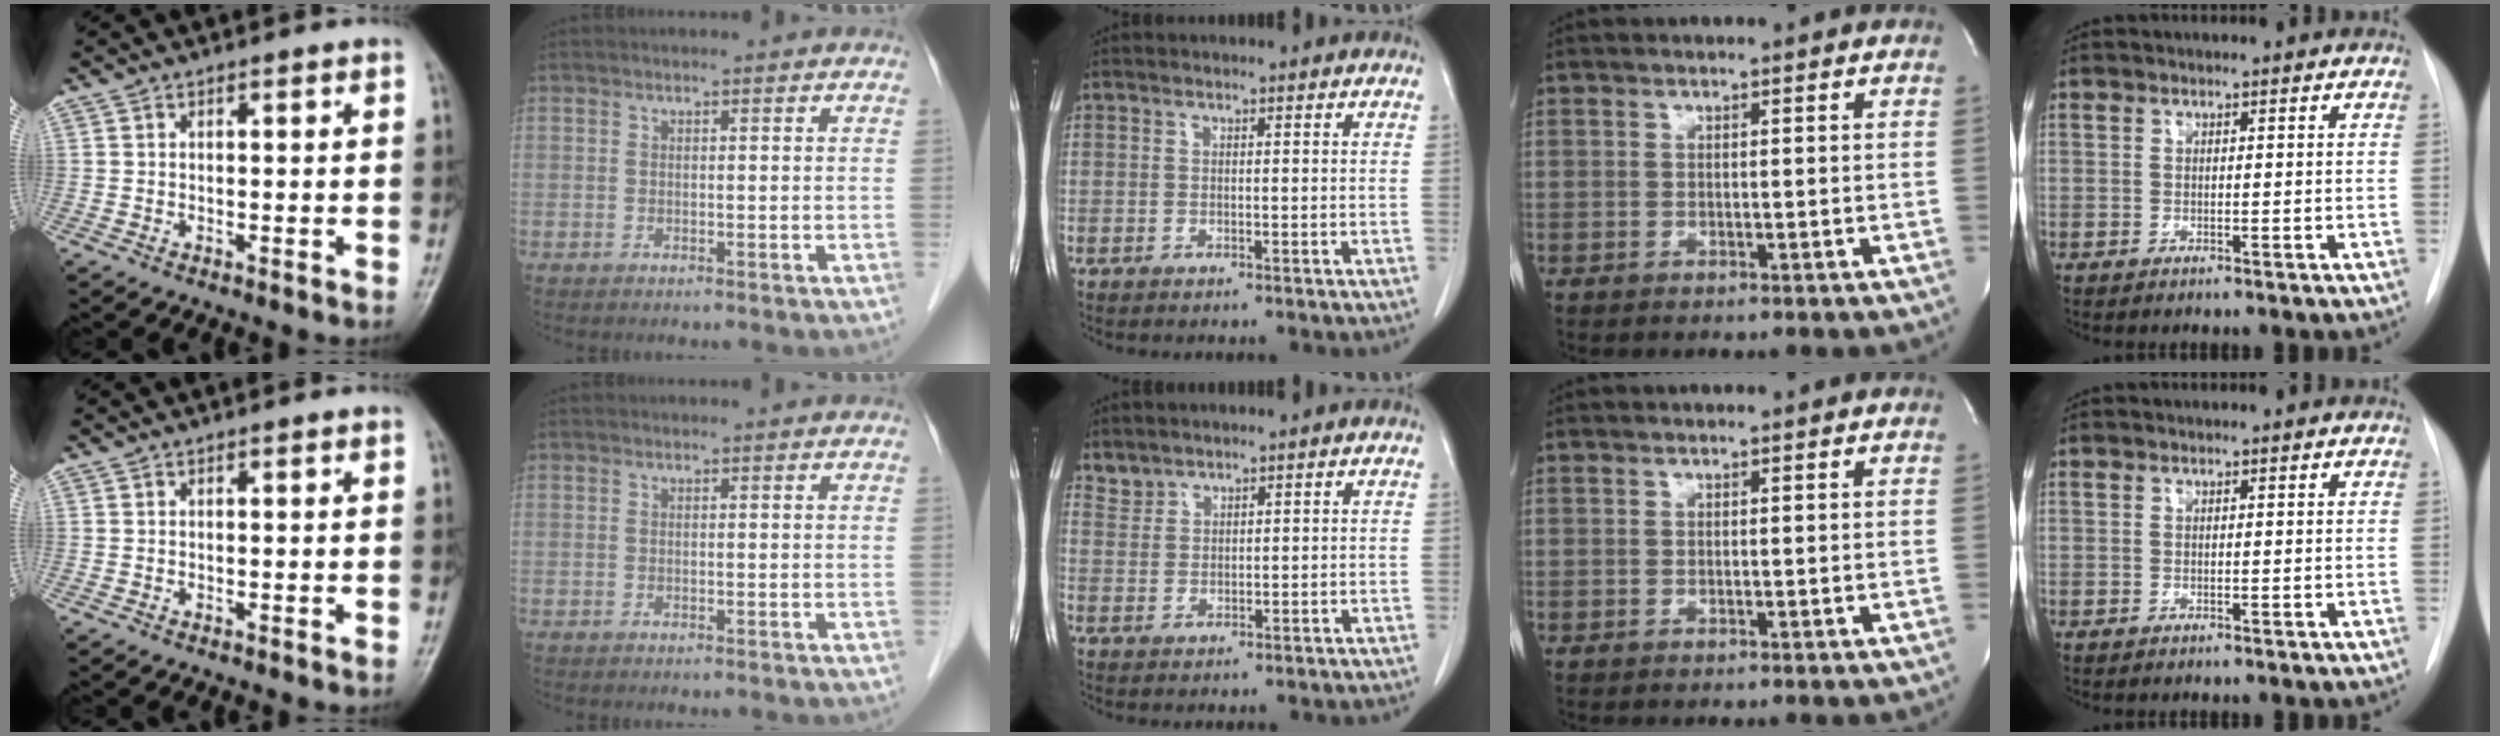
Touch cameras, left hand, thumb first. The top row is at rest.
{"middle": {"total": 2.0, "force": [1.9, 0.6, -0.3], "torque": [0.006, 0.007, 0.040]}}